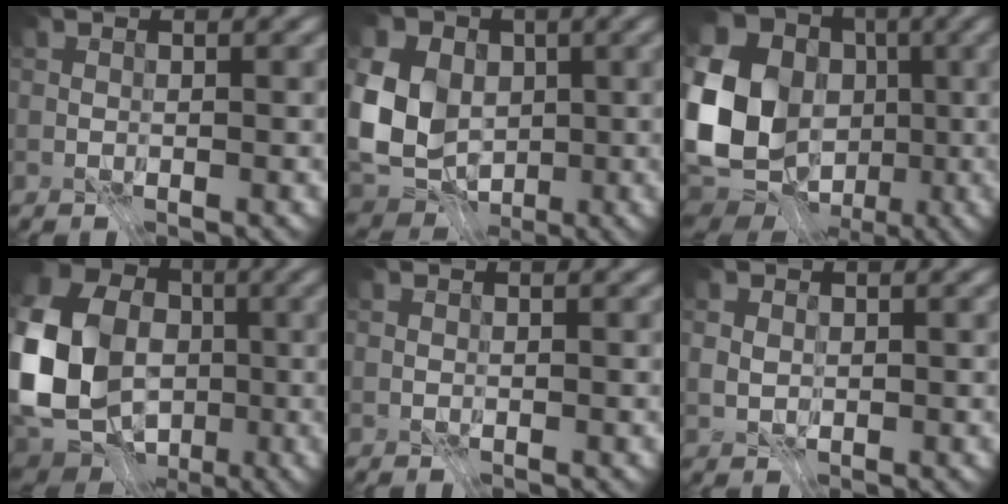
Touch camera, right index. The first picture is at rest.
{"total": 11.3, "force": [1.2, 9.2, 6.6], "torque": [-0.146, 0.009, 0.009]}
{"total": 17.8, "force": [-1.4, 15.2, 9.3], "torque": [-0.211, -0.020, -0.043]}
{"total": 15.9, "force": [-1.6, 13.2, 8.7], "torque": [-0.225, -0.010, -0.023]}
{"total": 0.0}
{"total": 1.1, "force": [0.1, 0.9, 0.5], "torque": [-0.011, -0.001, 0.000]}